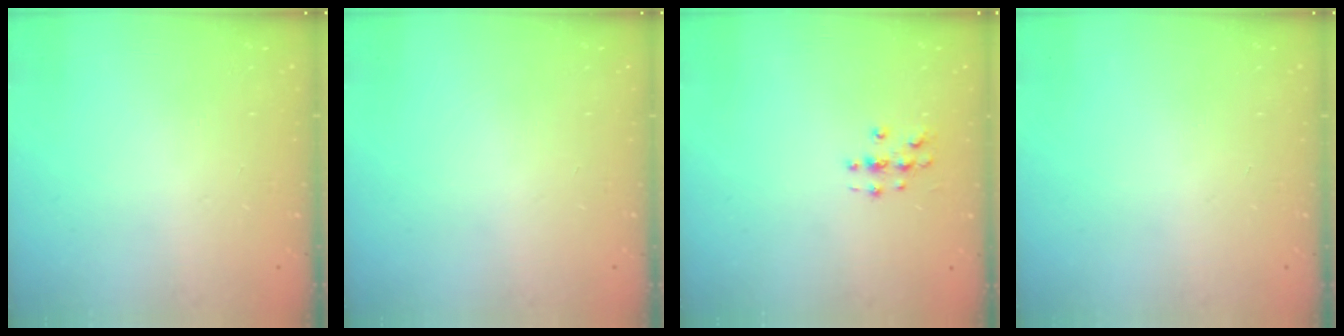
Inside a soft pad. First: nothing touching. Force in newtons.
{"total": 0.0}
{"total": 2.8, "press": 2.8, "slide": 0.3}
{"total": 0.0}